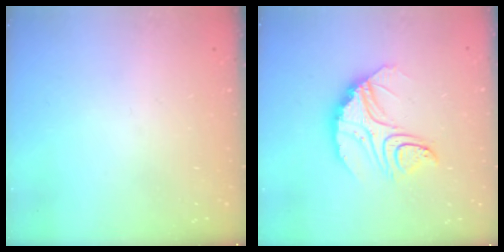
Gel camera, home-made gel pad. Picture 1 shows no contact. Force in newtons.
{"total": 12.5, "press": 12.4, "slide": 1.0}